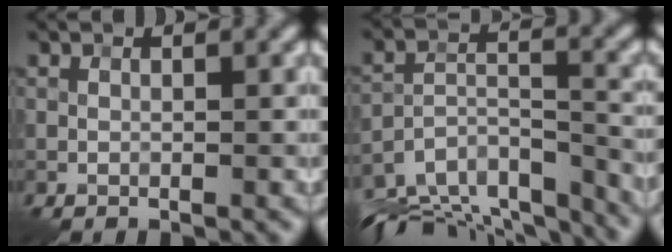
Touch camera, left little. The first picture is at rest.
{"total": 13.2, "force": [-11.6, 4.5, 4.2], "torque": [-0.082, 0.002, -0.157]}